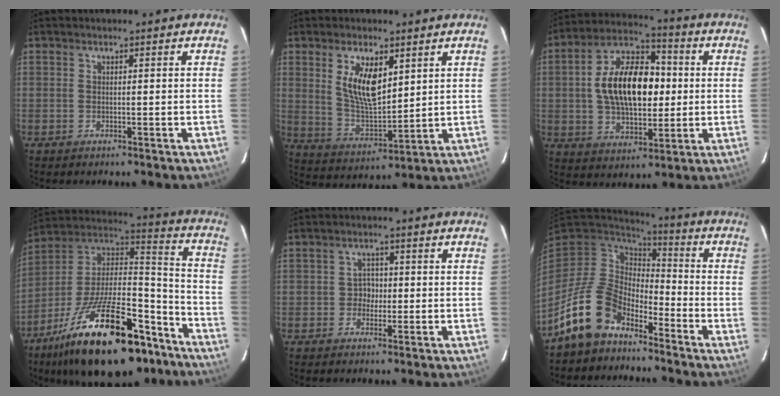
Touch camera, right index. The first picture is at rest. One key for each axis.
{"total": 10.7, "fx": 4.2, "fy": 4.8, "fz": 8.6, "tx": -0.158, "ty": 0.000, "tz": 0.094}
{"total": 16.9, "fx": 1.0, "fy": 9.6, "fz": 13.9, "tx": -0.246, "ty": 0.027, "tz": 0.019}
{"total": 31.1, "fx": -19.0, "fy": 12.7, "fz": 21.0, "tx": -0.371, "ty": -0.001, "tz": -0.289}
{"total": 2.4, "fx": -0.8, "fy": 2.2, "fz": 0.4, "tx": -0.005, "ty": 0.008, "tz": -0.014}
{"total": 13.3, "fx": -9.3, "fy": 7.3, "fz": 5.9, "tx": -0.135, "ty": 0.011, "tz": -0.167}